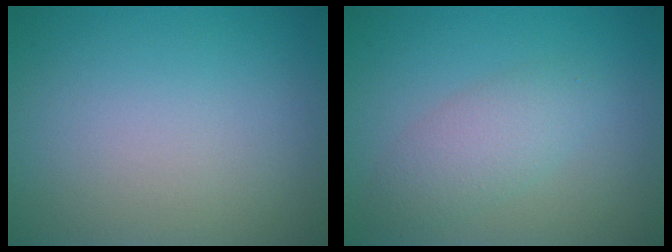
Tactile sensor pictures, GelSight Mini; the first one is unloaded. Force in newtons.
{"total": 2.9, "press": 2.9, "slide": 0.1}